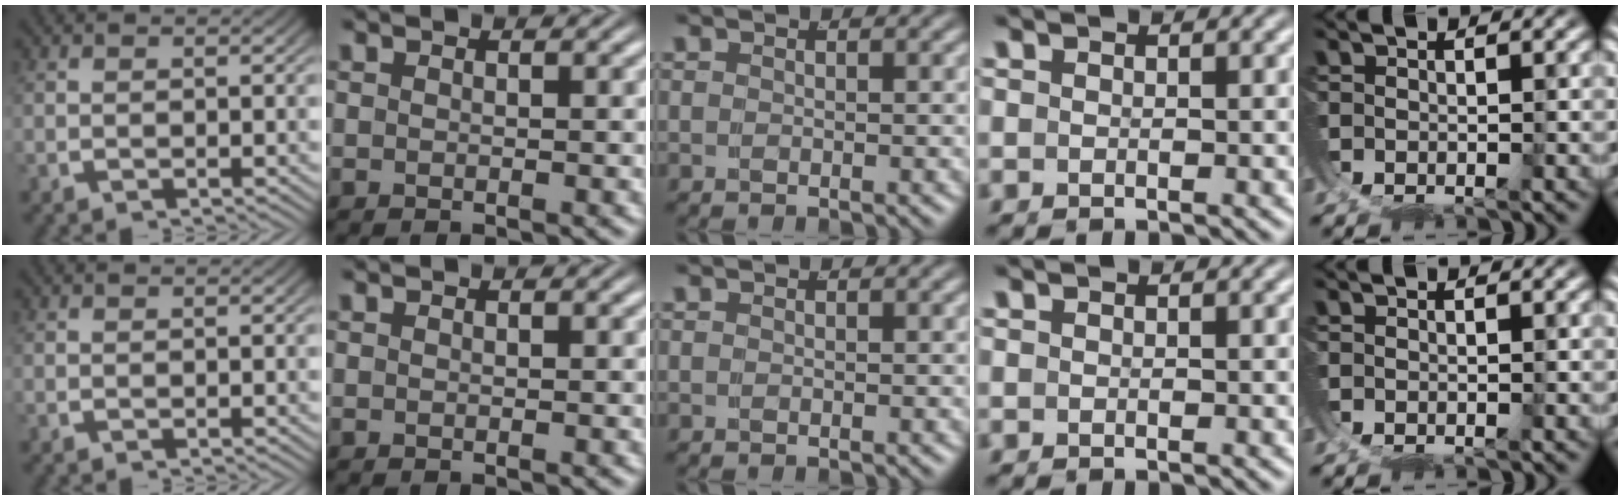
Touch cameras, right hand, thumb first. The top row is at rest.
{}